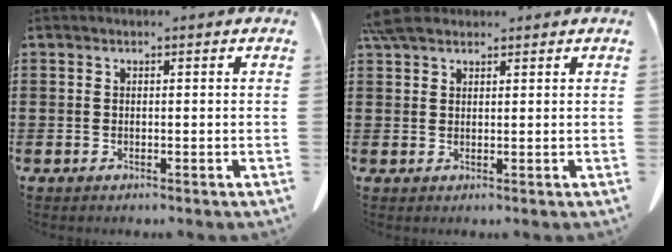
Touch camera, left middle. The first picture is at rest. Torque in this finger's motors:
{"motor_torque": [1.76, 0.38, 0.34, 0.13]}